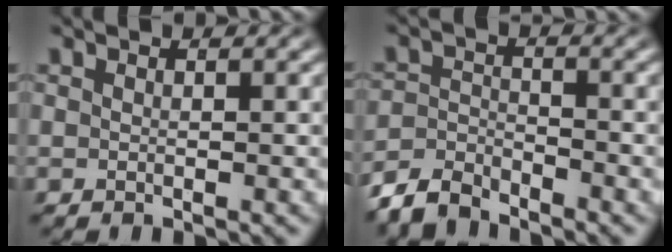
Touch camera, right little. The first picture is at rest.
{"total": 4.1, "force": [-3.6, 1.6, 1.2], "torque": [-0.019, -0.009, -0.064]}